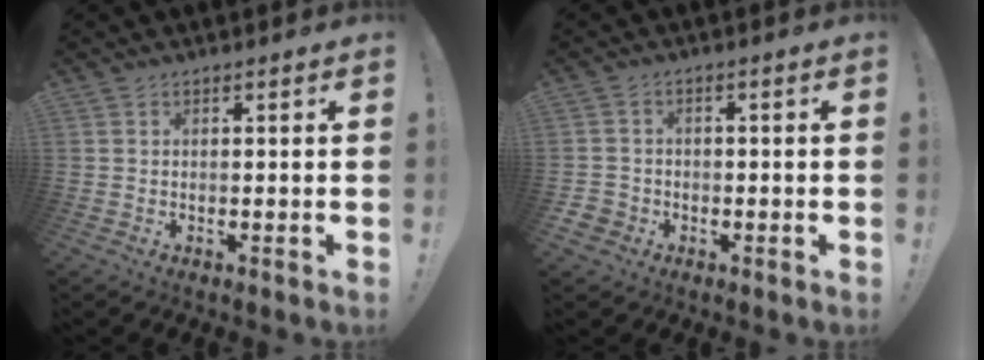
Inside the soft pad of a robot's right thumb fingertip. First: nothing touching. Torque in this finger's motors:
{"motor_torque": [0.46, -0.17, -0.18, 0.03, -0.03]}